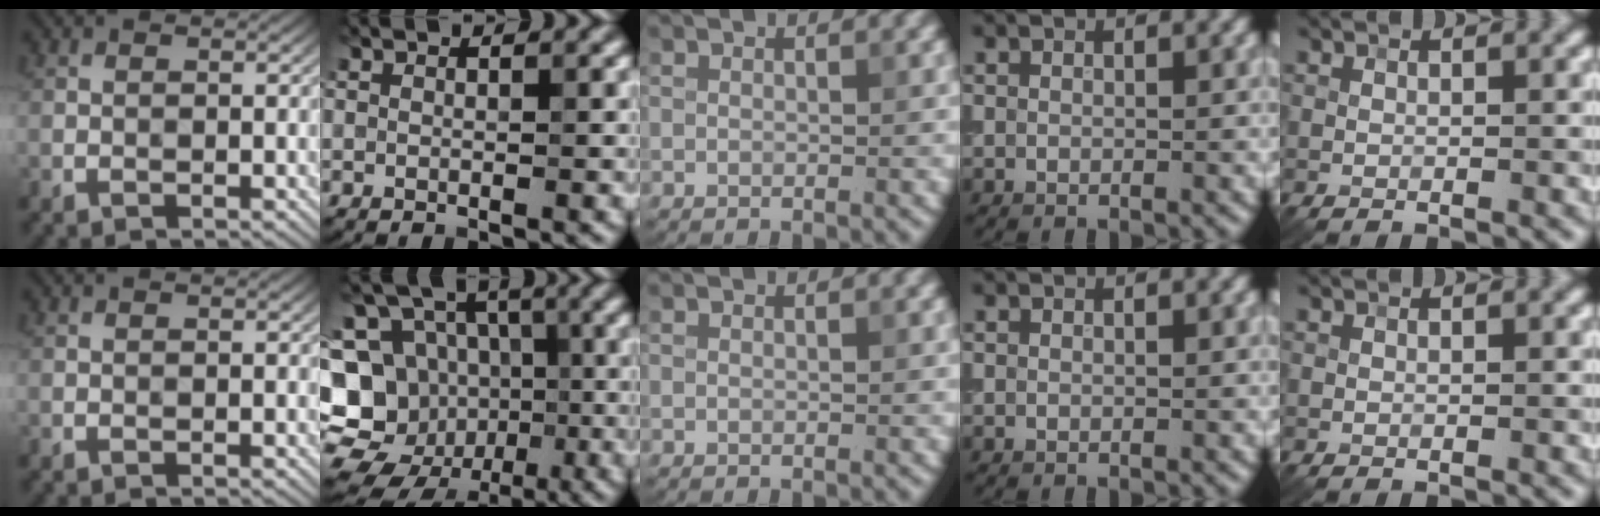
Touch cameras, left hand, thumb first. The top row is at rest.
{"index": {"total": 16.6, "force": [-4.4, 14.8, 6.3], "torque": [-0.157, 0.002, -0.073]}}